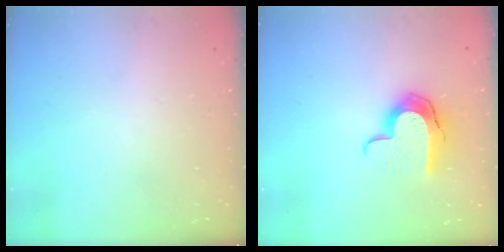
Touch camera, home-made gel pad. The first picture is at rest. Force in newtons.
{"total": 10.8, "press": 10.7, "slide": 0.7}